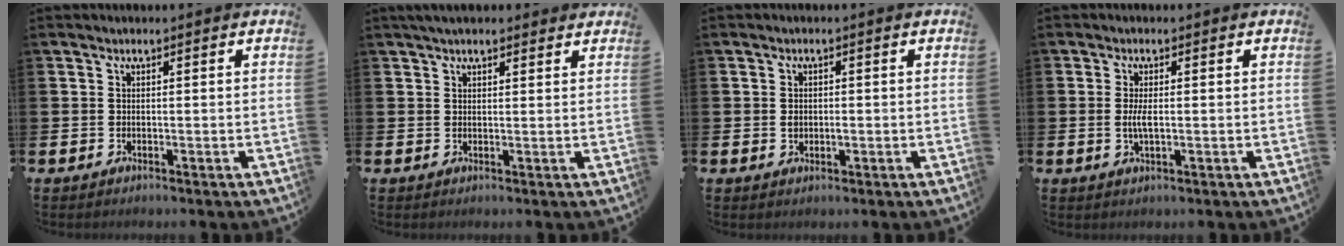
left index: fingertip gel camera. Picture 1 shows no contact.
{"total": 2.6, "force": [2.4, 0.7, 1.0], "torque": [-0.022, 0.000, 0.043]}
{"total": 1.3, "force": [0.0, 0.9, 0.9], "torque": [-0.010, 0.004, -0.004]}
{"total": 2.4, "force": [-0.1, 0.7, 2.2], "torque": [-0.039, 0.000, -0.003]}